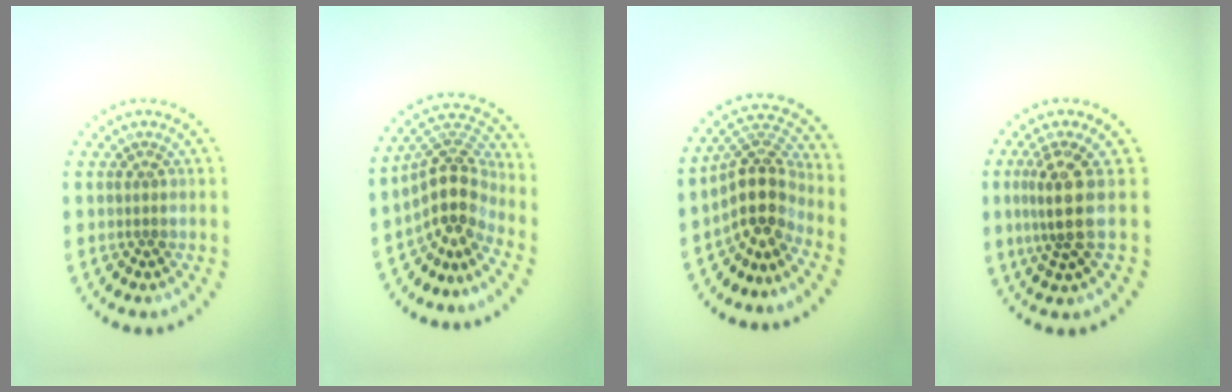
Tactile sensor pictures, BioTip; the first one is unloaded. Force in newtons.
{"total": 4.4, "press": 3.3, "slide": 2.8}
{"total": 4.4, "press": 3.4, "slide": 2.9}
{"total": 3.6, "press": 2.7, "slide": 2.4}